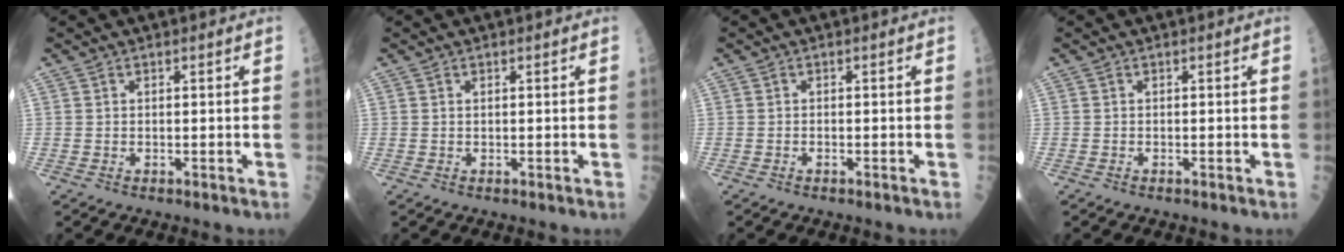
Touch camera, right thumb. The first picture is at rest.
{"total": 0.0}
{"total": 0.0}
{"total": 0.0}